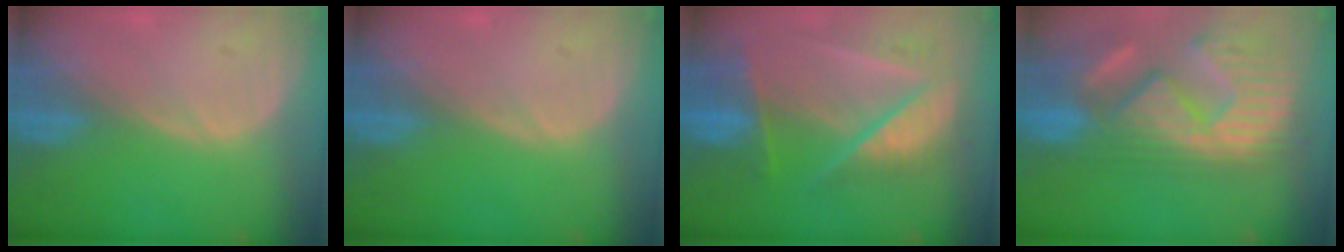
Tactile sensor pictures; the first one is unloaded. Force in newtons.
{"total": 0.0}
{"total": 9.9, "press": 8.3, "slide": 5.4}
{"total": 15.0, "press": 12.4, "slide": 8.5}